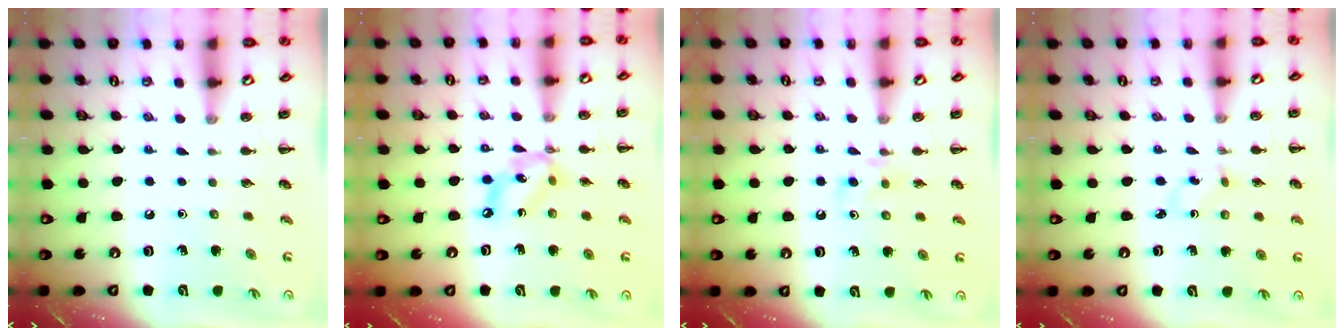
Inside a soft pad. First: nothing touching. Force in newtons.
{"total": 9.2, "press": 8.9, "slide": 2.2}
{"total": 3.3, "press": 2.9, "slide": 1.4}
{"total": 1.8, "press": 1.7, "slide": 0.8}